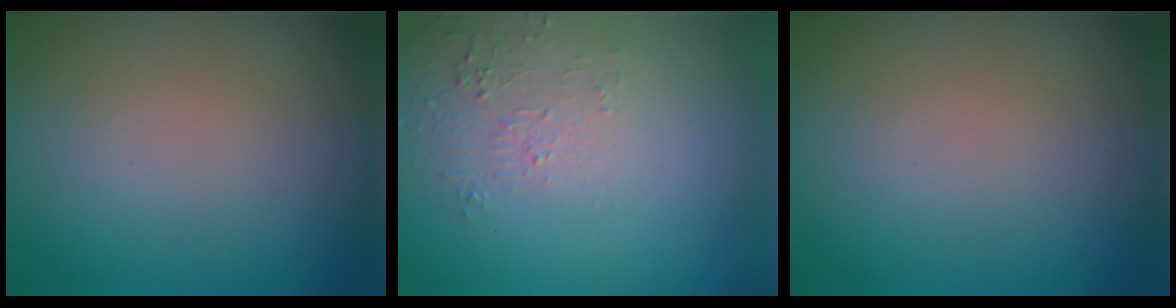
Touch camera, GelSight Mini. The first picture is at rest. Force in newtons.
{"total": 1.6, "press": 0.4, "slide": 1.6}
{"total": 0.0}